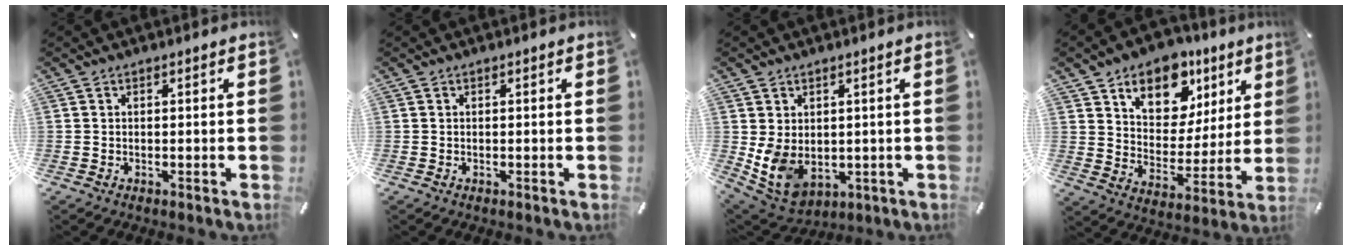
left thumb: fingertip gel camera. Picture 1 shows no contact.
{"total": 0.0}
{"total": 8.2, "force": [-0.1, 6.8, 4.5], "torque": [-0.113, -0.010, 0.003]}
{"total": 12.4, "force": [7.6, 8.8, 4.4], "torque": [-0.060, -0.054, 0.136]}